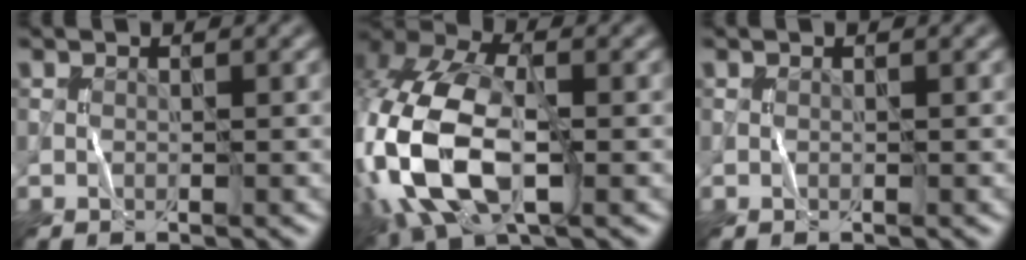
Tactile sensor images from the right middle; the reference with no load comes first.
{"total": 14.0, "force": [-2.9, 7.7, 11.3], "torque": [-0.273, 0.006, -0.064]}
{"total": 0.0}